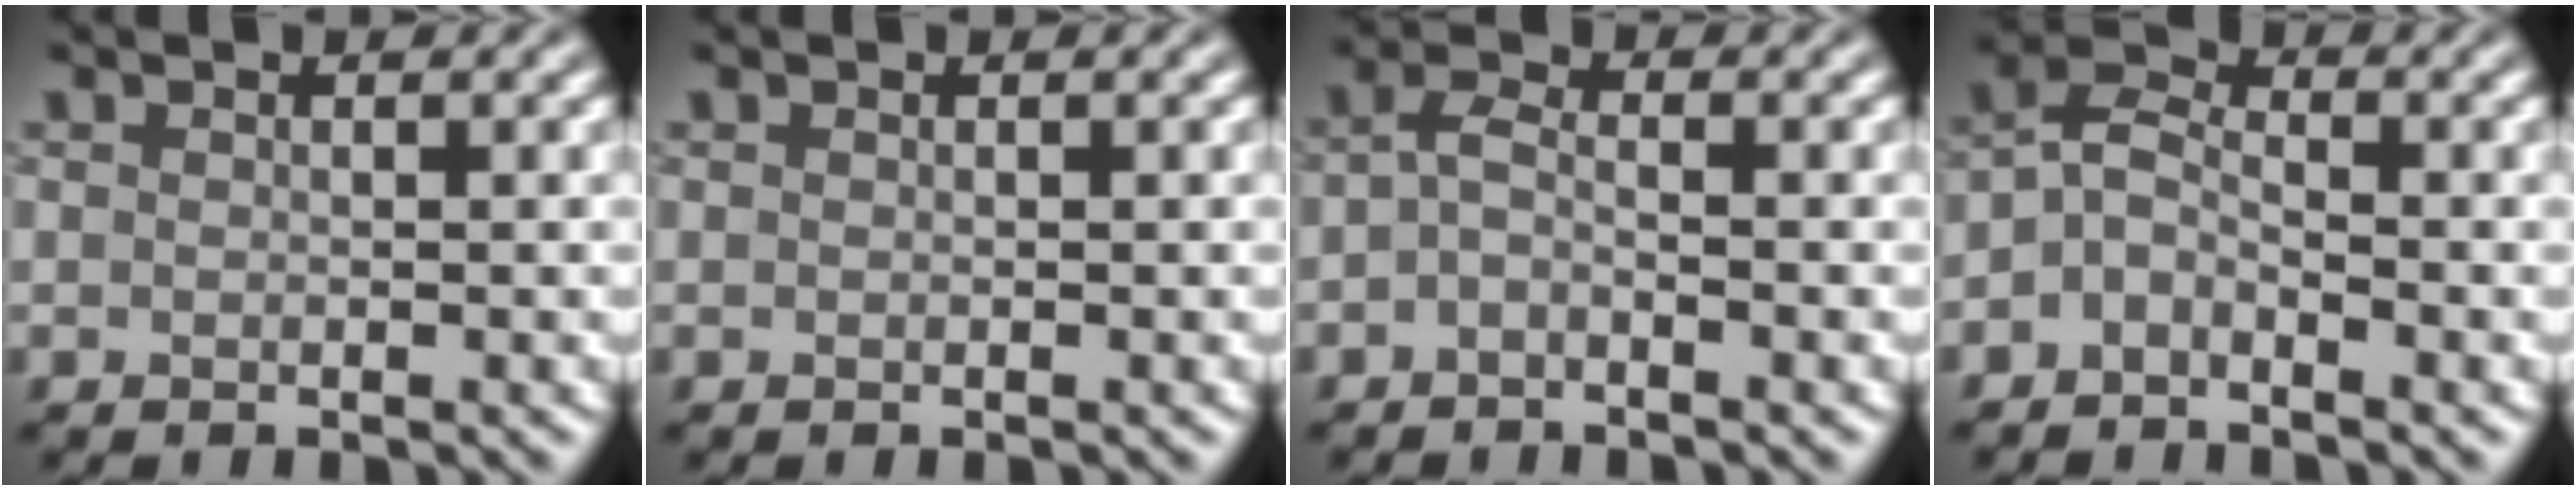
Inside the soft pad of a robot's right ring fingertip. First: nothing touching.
{"total": 0.0}
{"total": 1.9, "force": [-0.8, 0.8, 1.5], "torque": [-0.032, 0.003, -0.023]}
{"total": 2.8, "force": [-1.5, 1.5, 1.8], "torque": [-0.039, 0.012, -0.042]}